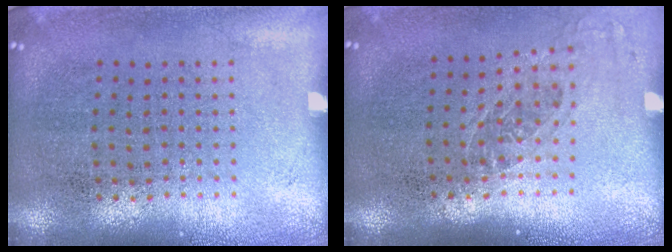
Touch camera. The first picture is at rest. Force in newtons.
{"total": 1.2, "press": 1.0, "slide": 0.7}